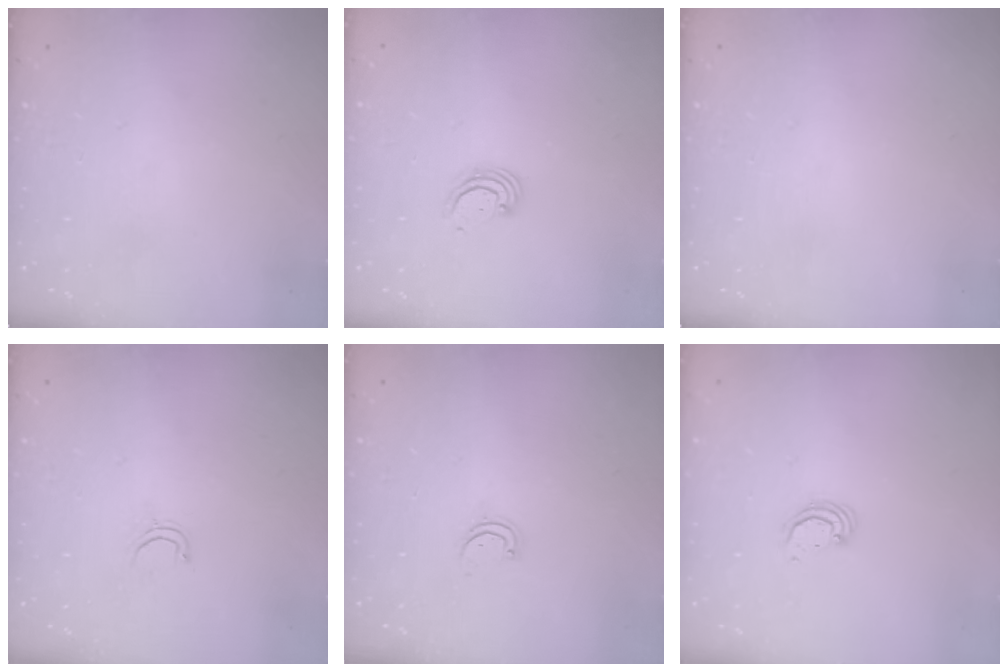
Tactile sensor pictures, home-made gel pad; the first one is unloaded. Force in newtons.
{"total": 2.7, "press": 2.7, "slide": 0.3}
{"total": 0.0}
{"total": 4.1, "press": 4.1, "slide": 0.7}
{"total": 1.7, "press": 1.7, "slide": 0.3}
{"total": 2.2, "press": 2.2, "slide": 0.2}